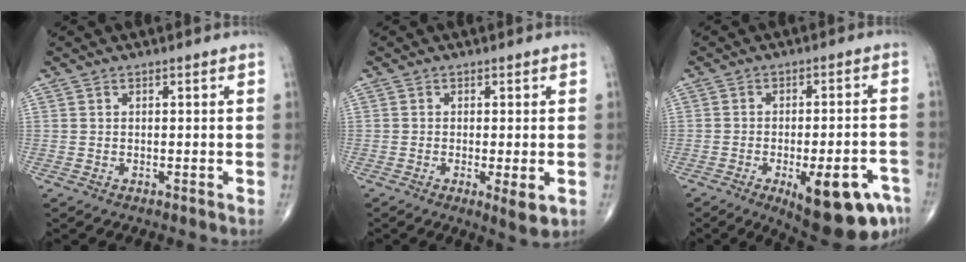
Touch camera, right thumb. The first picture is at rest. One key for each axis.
{"total": 4.2, "fx": -1.1, "fy": 0.9, "fz": 3.9, "tx": -0.065, "ty": -0.014, "tz": -0.020}
{"total": 16.6, "fx": -8.1, "fy": 5.5, "fz": 13.4, "tx": -0.123, "ty": 0.024, "tz": -0.097}